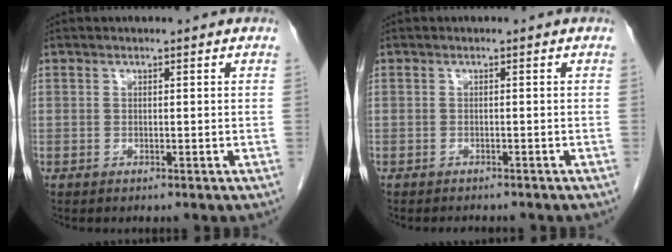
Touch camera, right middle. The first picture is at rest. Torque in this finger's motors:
{"motor_torque": [0.05, -0.04, 0.00, 0.01]}